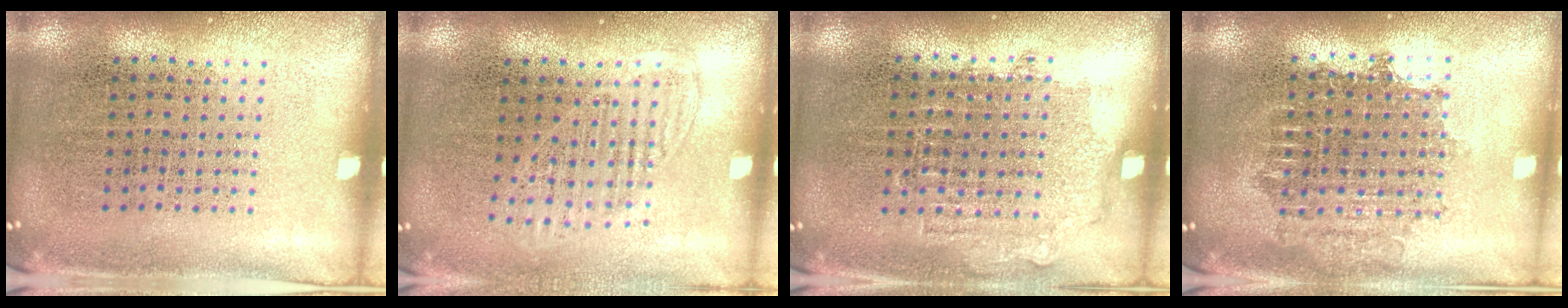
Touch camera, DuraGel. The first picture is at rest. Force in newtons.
{"total": 1.4, "press": 1.2, "slide": 0.7}
{"total": 0.7, "press": 0.7, "slide": 0.3}
{"total": 1.7, "press": 1.4, "slide": 1.0}